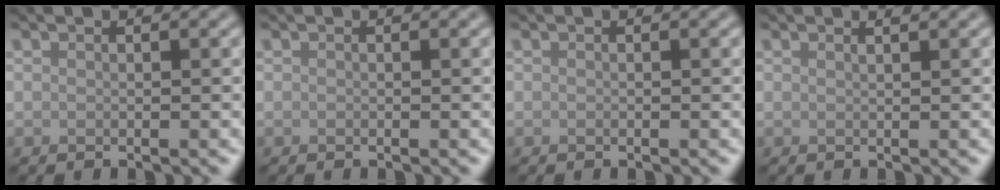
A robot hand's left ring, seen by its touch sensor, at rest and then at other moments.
{"total": 0.0}
{"total": 0.0}
{"total": 0.8, "force": [0.6, 0.2, 0.5], "torque": [-0.002, 0.000, 0.004]}